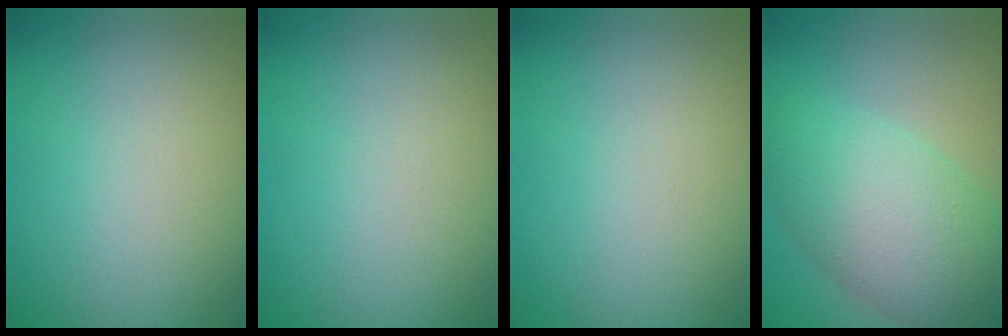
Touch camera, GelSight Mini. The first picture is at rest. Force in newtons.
{"total": 0.0}
{"total": 0.0}
{"total": 7.8, "press": 7.7, "slide": 0.5}